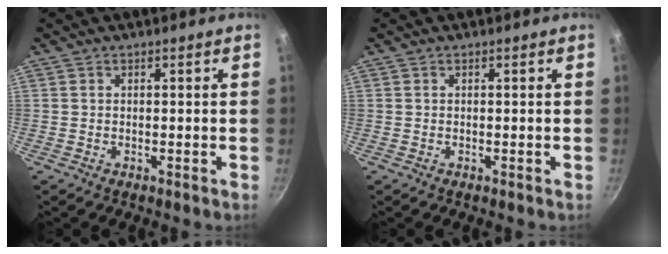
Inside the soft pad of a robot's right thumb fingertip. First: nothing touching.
{"total": 0.0}